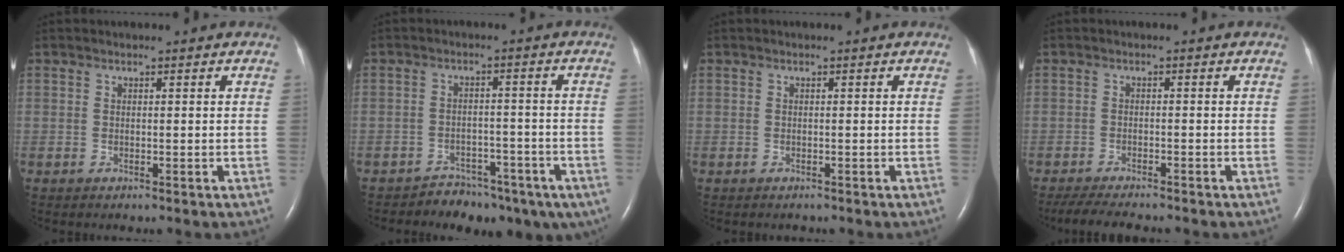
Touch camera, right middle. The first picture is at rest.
{"total": 8.2, "force": [-6.0, 5.3, 1.8], "torque": [-0.011, 0.026, -0.079]}
{"total": 0.0}
{"total": 7.2, "force": [-6.3, 0.9, 3.4], "torque": [-0.057, -0.019, -0.098]}